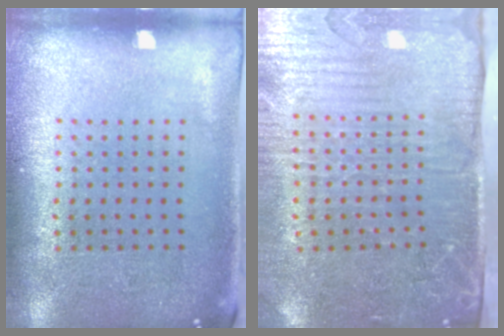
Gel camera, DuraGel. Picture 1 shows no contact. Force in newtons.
{"total": 4.3, "press": 3.6, "slide": 2.3}